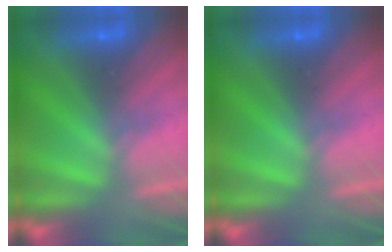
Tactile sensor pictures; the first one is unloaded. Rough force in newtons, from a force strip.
{"total": 0.0}